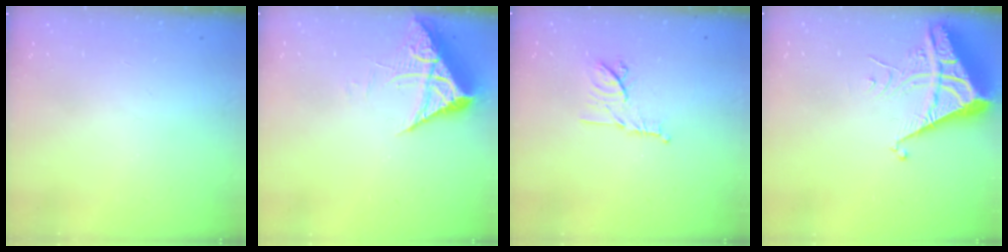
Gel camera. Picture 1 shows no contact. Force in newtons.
{"total": 7.2, "press": 7.2, "slide": 0.8}
{"total": 9.7, "press": 9.7, "slide": 0.6}
{"total": 6.6, "press": 6.6, "slide": 0.6}